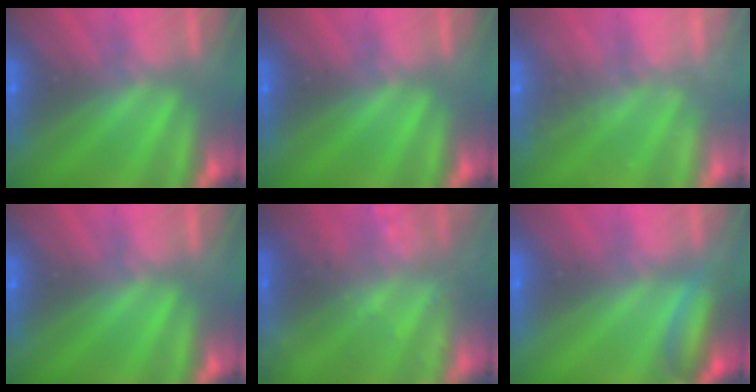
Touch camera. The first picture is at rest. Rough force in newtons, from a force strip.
{"total": 0.0}
{"total": 1.9}
{"total": 0.0}
{"total": 2.3}
{"total": 2.8}